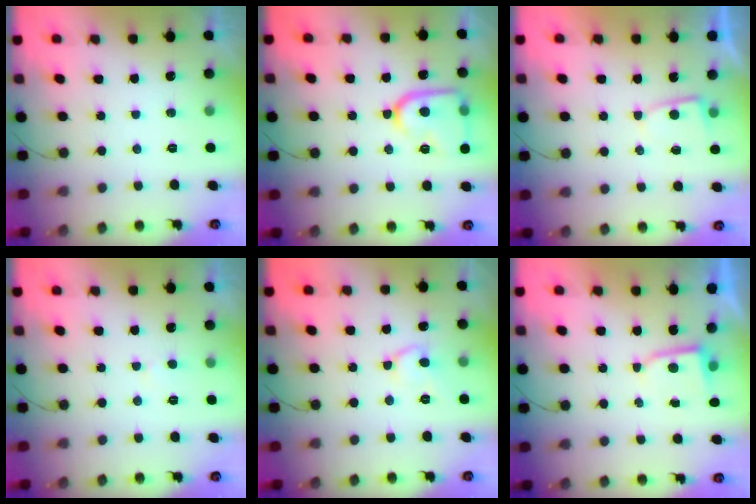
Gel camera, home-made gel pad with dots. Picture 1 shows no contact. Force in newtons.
{"total": 15.5, "press": 15.5, "slide": 1.4}
{"total": 2.8, "press": 2.7, "slide": 0.4}
{"total": 3.5, "press": 3.5, "slide": 0.3}
{"total": 8.5, "press": 8.5, "slide": 0.7}
{"total": 2.2, "press": 2.2, "slide": 0.3}